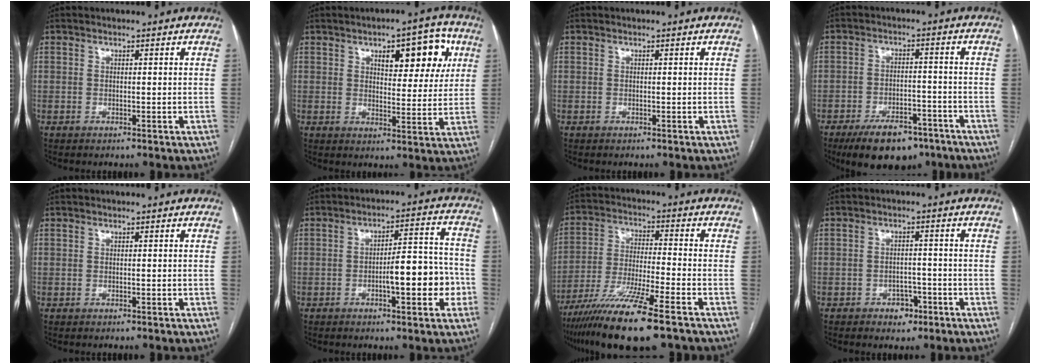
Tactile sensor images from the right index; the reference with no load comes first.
{"total": 10.0, "force": [4.5, 4.0, 8.1], "torque": [-0.099, 0.016, 0.061]}
{"total": 0.0}
{"total": 11.3, "force": [-8.2, 5.1, 5.9], "torque": [-0.090, 0.000, -0.128]}
{"total": 0.0}
{"total": 9.4, "force": [-2.7, 2.5, 8.7], "torque": [-0.123, 0.028, -0.036]}
{"total": 14.9, "force": [-10.4, 0.4, 10.7], "torque": [-0.214, -0.046, -0.185]}
{"total": 3.5, "force": [-2.1, 2.3, 1.5], "torque": [-0.018, 0.007, -0.024]}